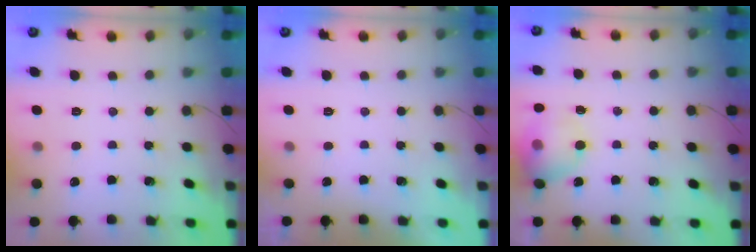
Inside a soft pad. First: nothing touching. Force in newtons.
{"total": 0.0}
{"total": 13.7, "press": 13.5, "slide": 2.2}